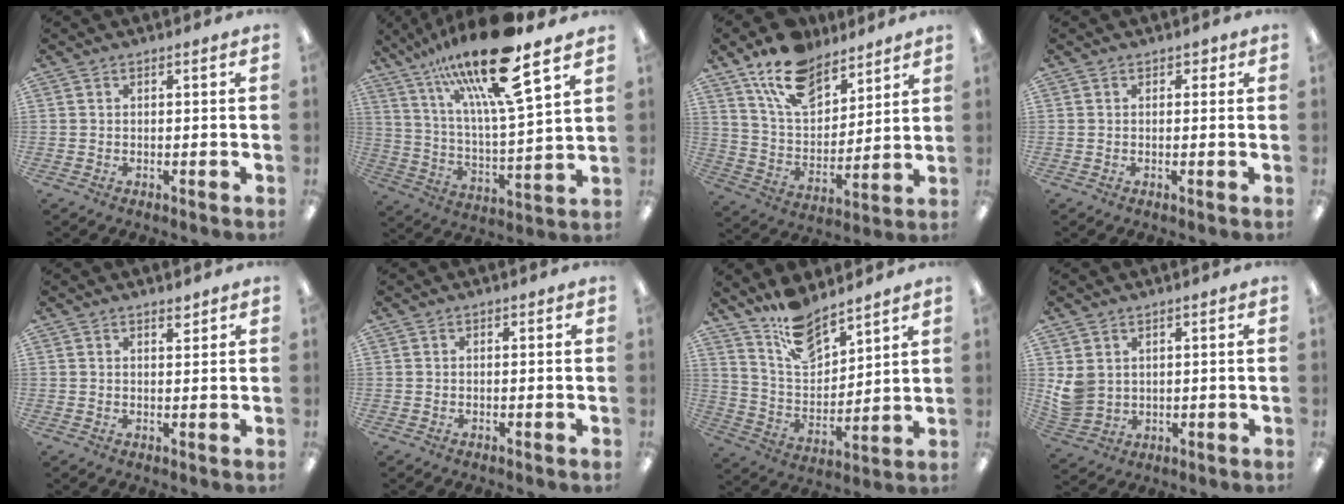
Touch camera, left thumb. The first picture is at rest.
{"total": 22.0, "force": [15.7, 3.8, 15.0], "torque": [-0.271, -0.090, 0.254]}
{"total": 16.0, "force": [11.8, 8.0, 7.1], "torque": [-0.139, -0.056, 0.219]}
{"total": 1.0, "force": [0.5, 0.8, 0.4], "torque": [0.000, 0.000, 0.006]}
{"total": 1.8, "force": [1.7, 0.4, 0.7], "torque": [-0.008, -0.006, 0.029]}
{"total": 0.0}
{"total": 12.1, "force": [10.3, 4.7, 4.3], "torque": [-0.090, -0.066, 0.194]}
{"total": 5.3, "force": [2.3, 4.3, 2.1], "torque": [-0.047, -0.009, 0.046]}